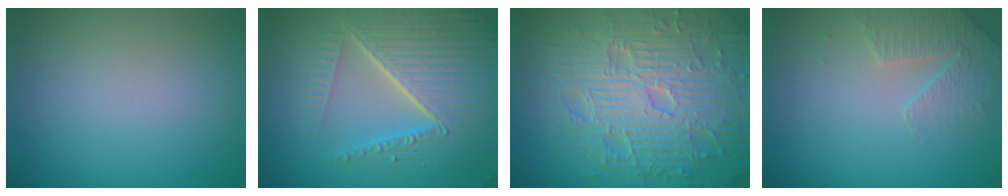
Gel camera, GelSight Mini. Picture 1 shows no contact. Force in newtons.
{"total": 9.0, "press": 6.0, "slide": 6.8}
{"total": 12.0, "press": 7.8, "slide": 9.1}
{"total": 2.8, "press": 2.7, "slide": 0.7}